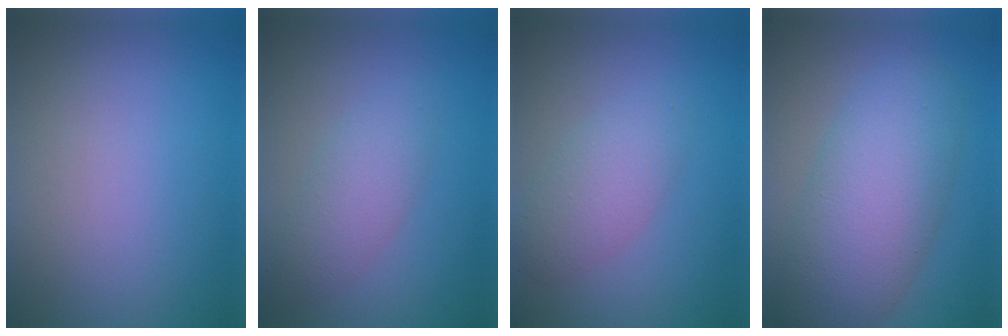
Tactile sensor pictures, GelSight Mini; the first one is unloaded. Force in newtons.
{"total": 2.9, "press": 2.9, "slide": 0.1}
{"total": 3.2, "press": 3.2, "slide": 0.1}
{"total": 7.9, "press": 7.9, "slide": 0.4}